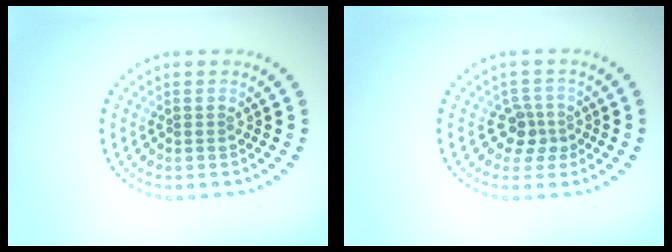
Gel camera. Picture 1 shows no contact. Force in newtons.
{"total": 2.4, "press": 1.8, "slide": 1.6}